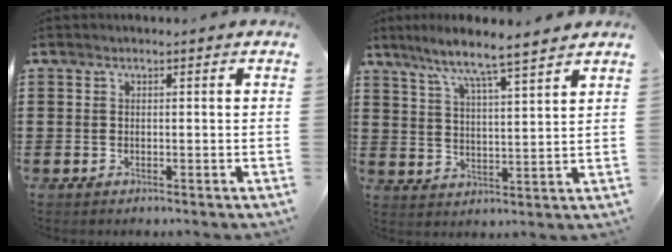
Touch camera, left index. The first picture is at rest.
{"total": 6.1, "force": [5.5, -0.5, 2.6], "torque": [-0.075, -0.033, 0.091]}